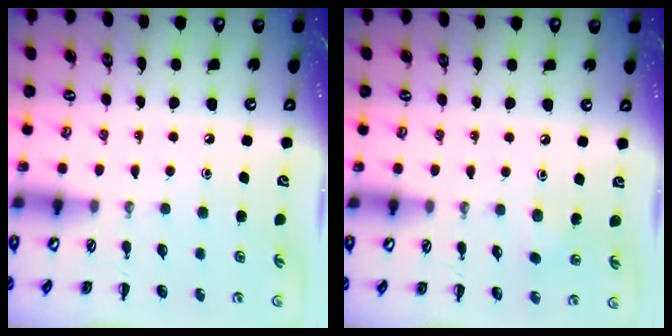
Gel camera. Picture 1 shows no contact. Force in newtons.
{"total": 2.3, "press": 2.2, "slide": 0.8}